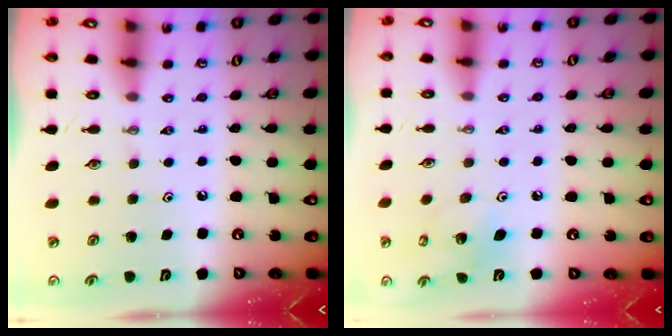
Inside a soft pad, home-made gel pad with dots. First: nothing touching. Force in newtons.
{"total": 6.2, "press": 6.2, "slide": 0.3}